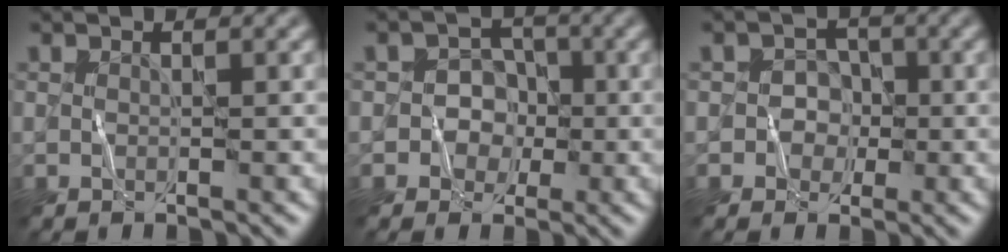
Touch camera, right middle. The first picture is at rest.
{"total": 3.0, "force": [-0.8, 2.9, 0.4], "torque": [0.030, 0.013, -0.033]}
{"total": 2.3, "force": [-0.6, 2.2, 0.2], "torque": [0.032, 0.011, -0.025]}